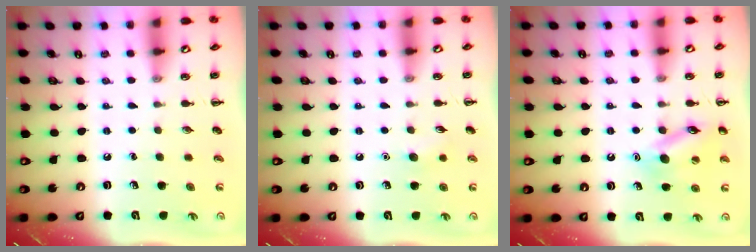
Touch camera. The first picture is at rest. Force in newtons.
{"total": 6.4, "press": 6.2, "slide": 1.6}
{"total": 12.6, "press": 12.5, "slide": 1.8}